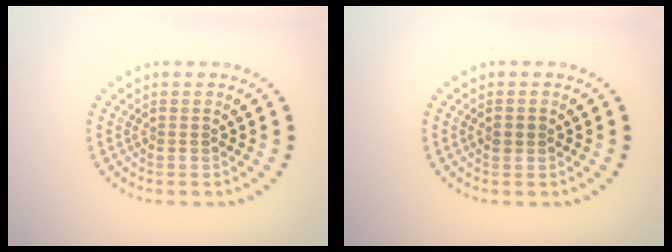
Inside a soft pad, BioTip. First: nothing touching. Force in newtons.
{"total": 1.0, "press": 0.9, "slide": 0.3}